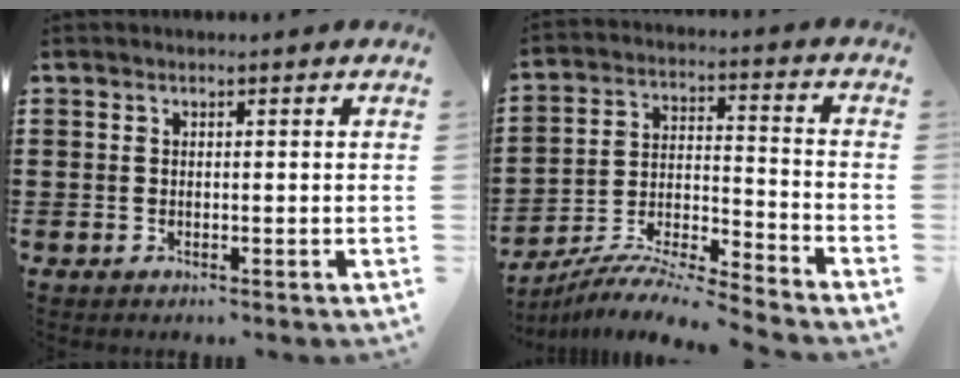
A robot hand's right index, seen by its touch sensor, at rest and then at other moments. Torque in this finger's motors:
{"motor_torque": [1.08, 1.06, 0.13, 0.01]}